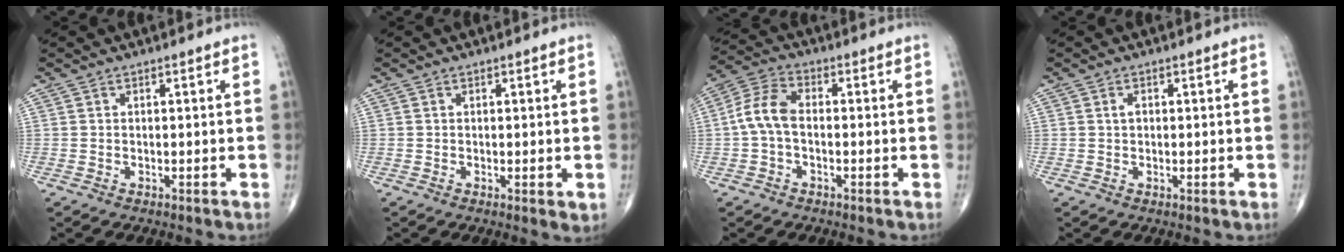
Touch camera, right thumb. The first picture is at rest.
{"total": 1.9, "force": [-0.3, 0.5, 1.8], "torque": [-0.024, -0.008, -0.004]}
{"total": 7.2, "force": [-0.7, 4.1, 5.8], "torque": [-0.121, 0.022, -0.025]}
{"total": 1.3, "force": [0.2, 0.8, 1.0], "torque": [-0.014, 0.000, 0.001]}